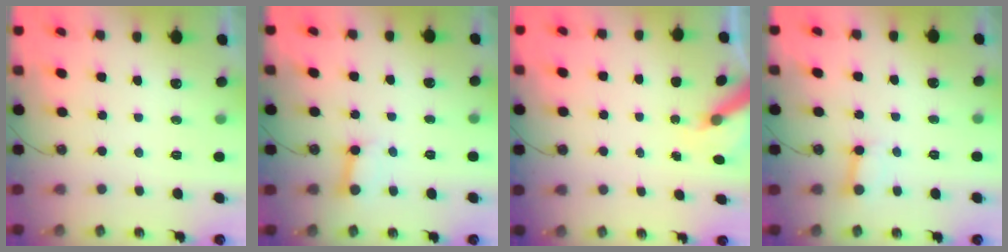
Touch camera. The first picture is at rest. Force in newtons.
{"total": 3.1, "press": 3.1, "slide": 0.1}
{"total": 5.3, "press": 5.3, "slide": 0.7}
{"total": 3.0, "press": 3.0, "slide": 0.3}